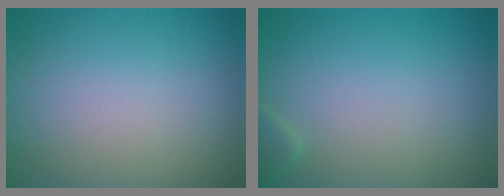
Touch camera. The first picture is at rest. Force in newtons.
{"total": 0.8, "press": 0.8, "slide": 0.1}